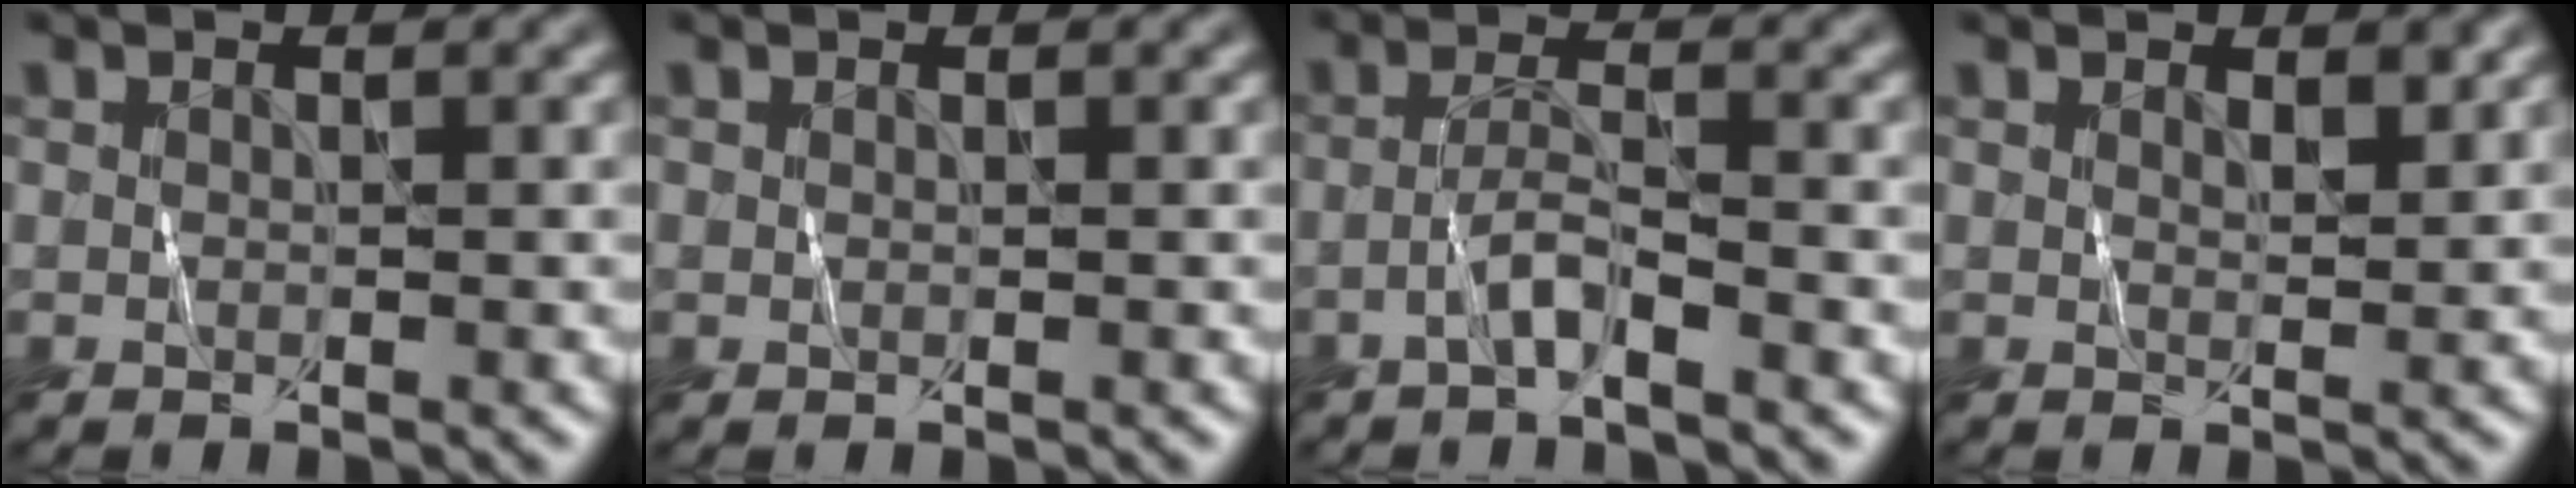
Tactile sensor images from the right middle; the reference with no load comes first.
{"total": 0.0}
{"total": 2.3, "force": [-1.4, 0.2, 1.8], "torque": [-0.032, 0.012, -0.033]}
{"total": 1.2, "force": [0.9, 0.4, 0.7], "torque": [-0.008, -0.002, 0.017]}